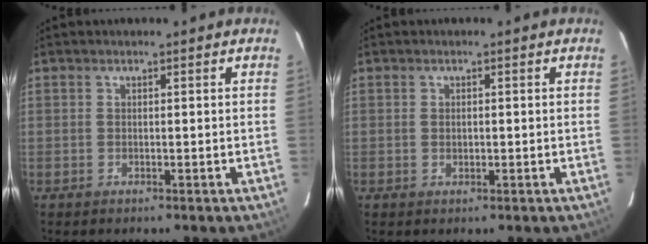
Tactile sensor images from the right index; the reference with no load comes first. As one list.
[{"total": 0.9, "force": [-0.1, 0.7, 0.5], "torque": [-0.006, 0.003, 0.000]}]